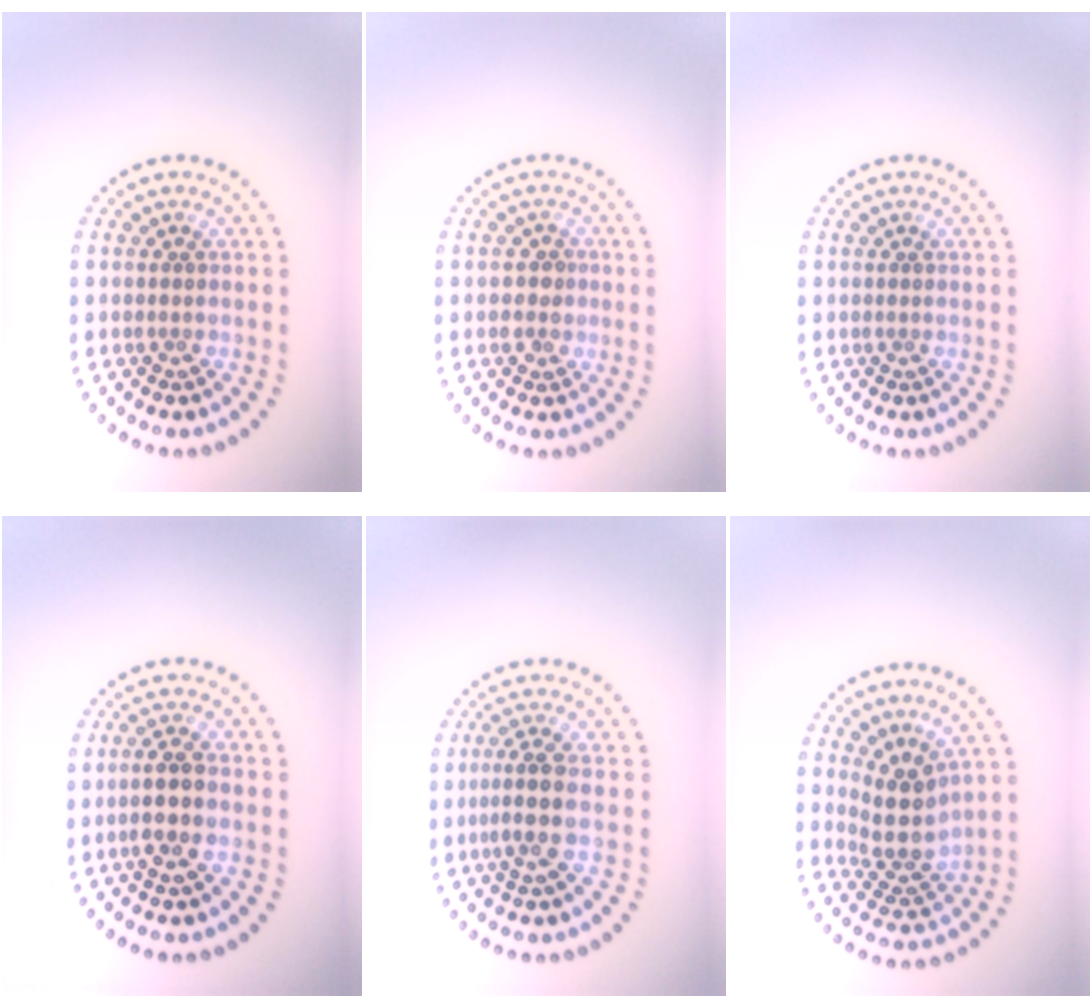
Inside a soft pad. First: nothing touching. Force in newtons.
{"total": 1.7, "press": 1.5, "slide": 0.7}
{"total": 0.0}
{"total": 3.0, "press": 2.8, "slide": 0.9}
{"total": 2.9, "press": 2.4, "slide": 1.6}
{"total": 3.8, "press": 2.9, "slide": 2.4}